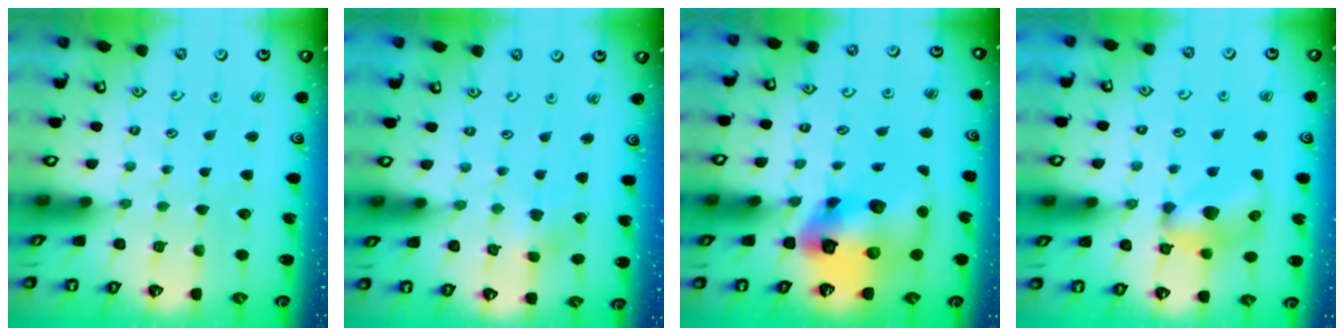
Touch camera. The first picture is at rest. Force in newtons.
{"total": 2.6, "press": 2.6, "slide": 0.4}
{"total": 17.3, "press": 17.1, "slide": 2.6}
{"total": 12.1, "press": 12.0, "slide": 1.0}